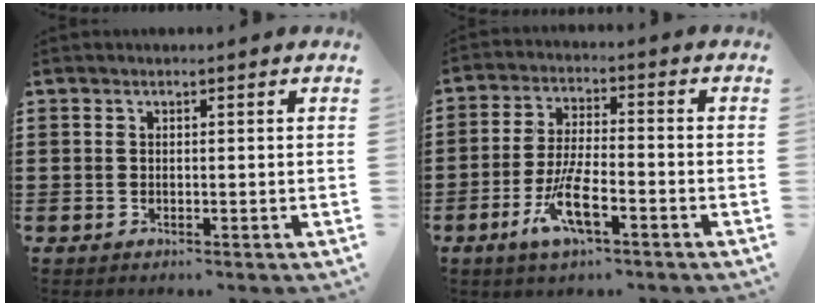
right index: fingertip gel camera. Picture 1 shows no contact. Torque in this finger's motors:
{"motor_torque": [1.14, -0.16, 0.49, 0.21]}